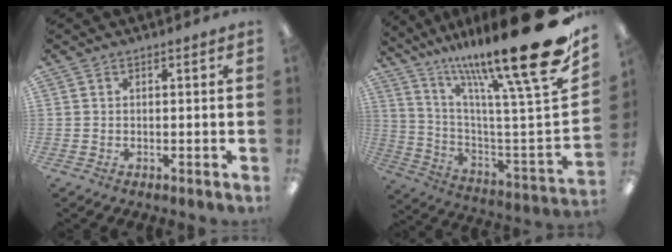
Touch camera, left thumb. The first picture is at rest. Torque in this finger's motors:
{"motor_torque": [1.77, 0.22, 2.07, -0.73, 0.56]}